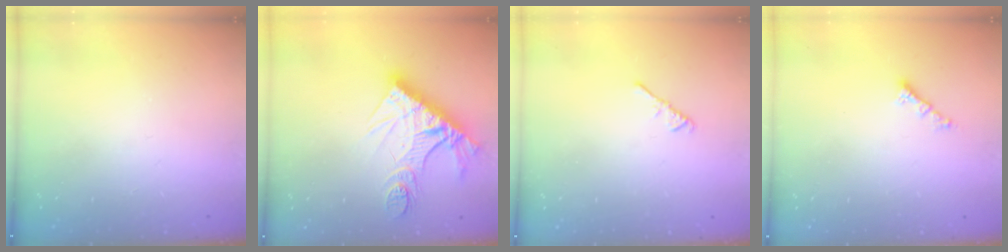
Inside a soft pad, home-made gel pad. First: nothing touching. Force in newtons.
{"total": 15.0, "press": 14.9, "slide": 1.4}
{"total": 2.6, "press": 2.6, "slide": 0.6}
{"total": 1.8, "press": 1.8, "slide": 0.2}